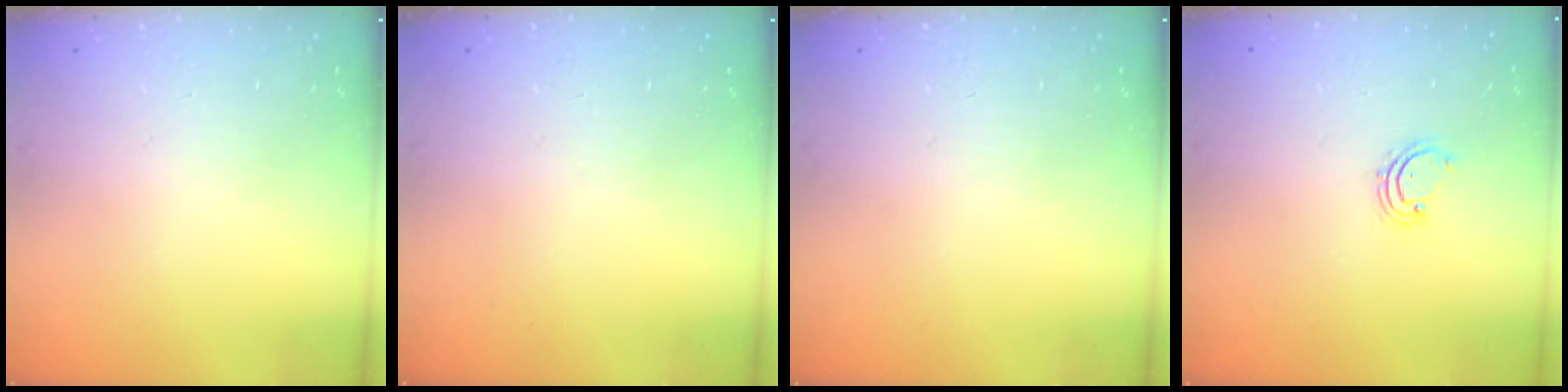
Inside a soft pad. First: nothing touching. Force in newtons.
{"total": 0.0}
{"total": 0.0}
{"total": 2.6, "press": 2.6, "slide": 0.3}